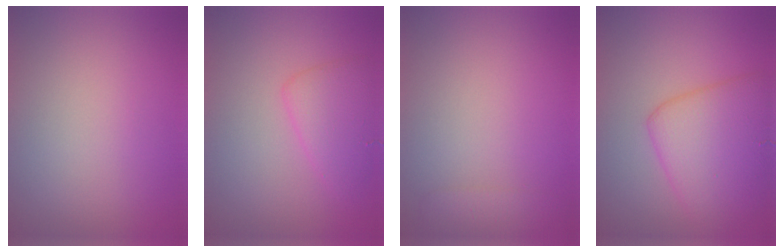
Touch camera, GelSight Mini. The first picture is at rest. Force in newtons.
{"total": 2.8, "press": 2.8, "slide": 0.3}
{"total": 1.5, "press": 1.5, "slide": 0.1}
{"total": 5.9, "press": 5.8, "slide": 0.3}